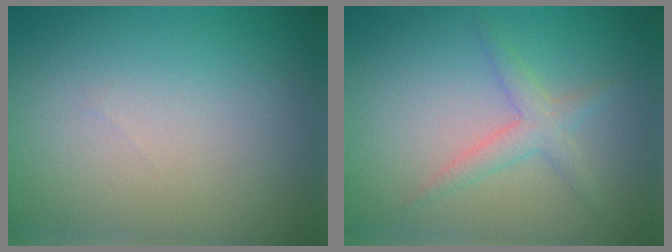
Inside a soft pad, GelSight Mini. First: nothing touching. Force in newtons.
{"total": 2.1, "press": 2.1, "slide": 0.1}